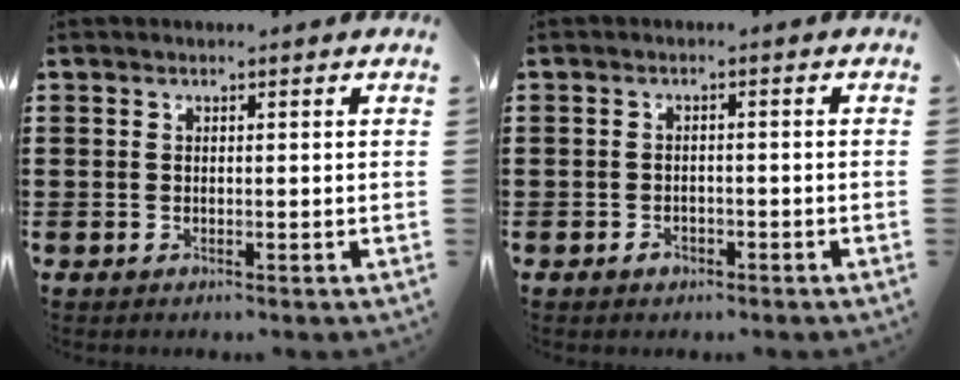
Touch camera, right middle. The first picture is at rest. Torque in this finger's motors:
{"motor_torque": [0.24, -0.25, 0.00, 0.03]}